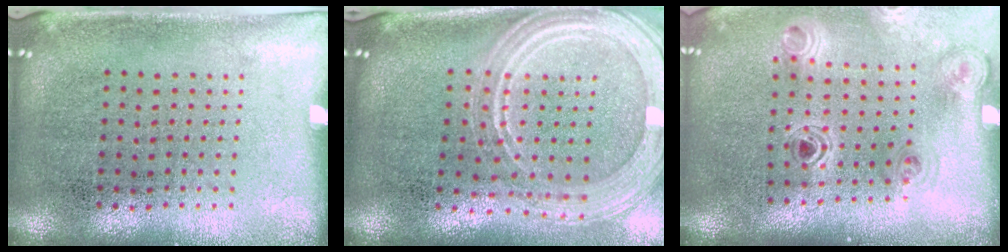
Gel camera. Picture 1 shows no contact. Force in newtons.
{"total": 2.3, "press": 2.1, "slide": 1.0}
{"total": 1.1, "press": 1.1, "slide": 0.2}